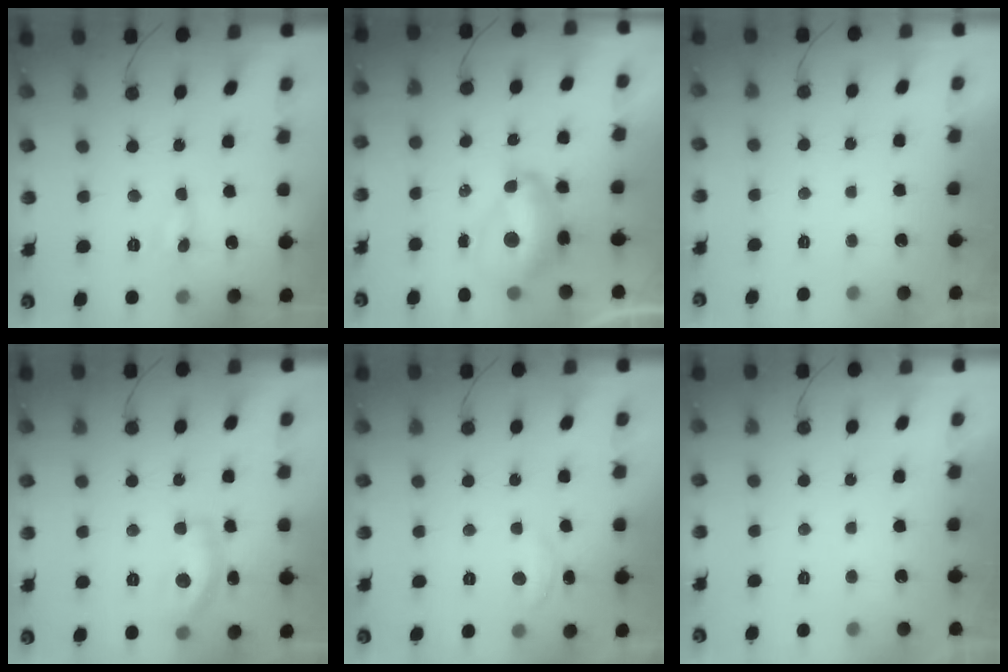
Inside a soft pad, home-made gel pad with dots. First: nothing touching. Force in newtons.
{"total": 11.3, "press": 11.2, "slide": 1.1}
{"total": 0.0}
{"total": 12.8, "press": 12.8, "slide": 0.6}
{"total": 5.7, "press": 5.7, "slide": 0.5}
{"total": 0.0}